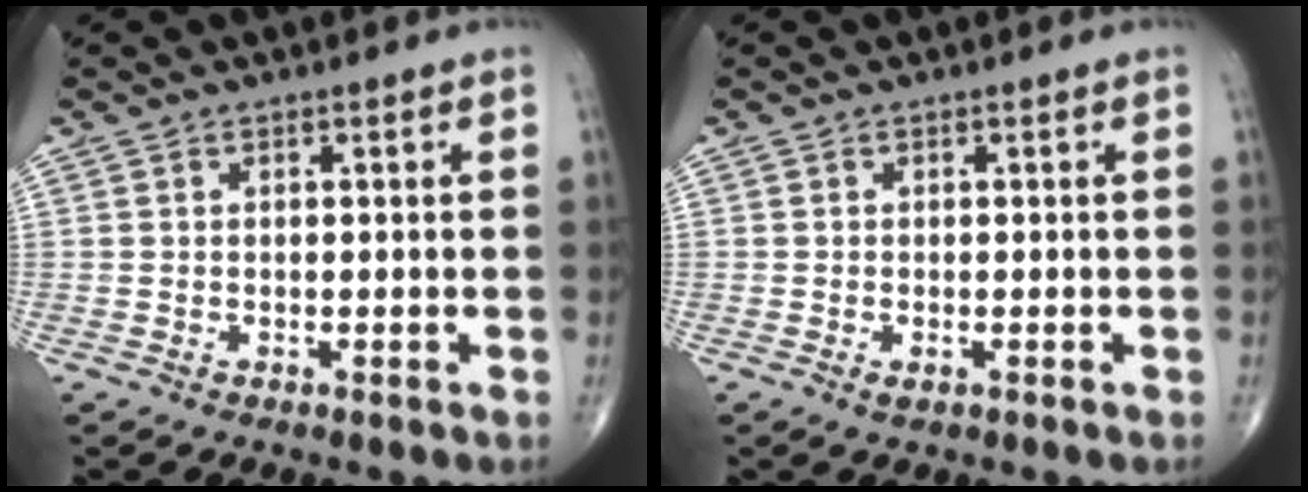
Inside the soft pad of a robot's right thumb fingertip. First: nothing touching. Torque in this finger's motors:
{"motor_torque": [-0.29, -0.09, -0.36, -0.18, 0.00]}